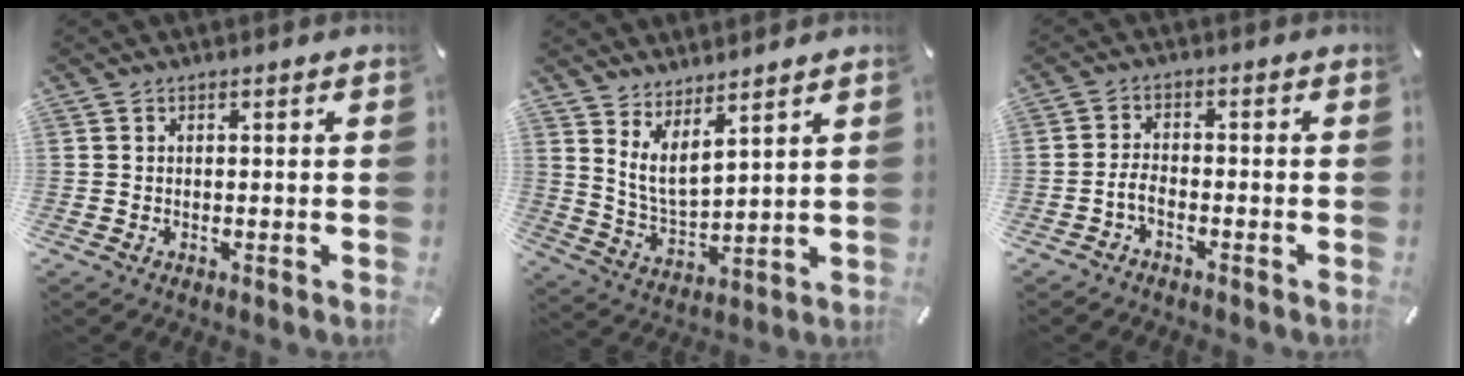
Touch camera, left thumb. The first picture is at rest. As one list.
[{"total": 7.1, "force": [5.4, 2.2, 4.0], "torque": [-0.103, -0.030, 0.101]}, {"total": 3.4, "force": [-2.1, 1.7, 2.1], "torque": [-0.051, 0.008, -0.042]}]